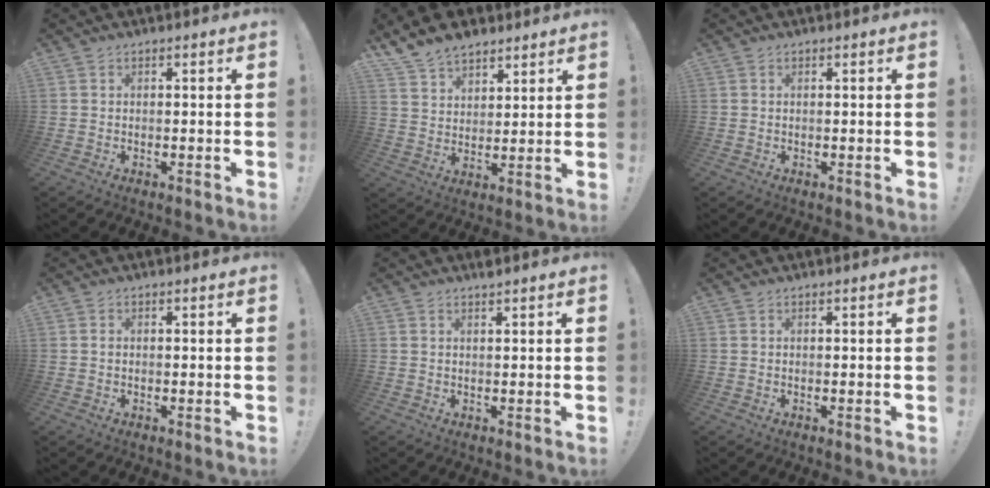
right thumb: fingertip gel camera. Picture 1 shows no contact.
{"total": 9.8, "force": [7.9, 5.1, 2.4], "torque": [-0.050, -0.050, 0.155]}
{"total": 0.8, "force": [0.2, 0.7, -0.3], "torque": [0.009, 0.001, 0.003]}
{"total": 0.5, "force": [-0.2, 0.4, 0.2], "torque": [-0.010, 0.006, -0.003]}
{"total": 1.3, "force": [1.0, -0.3, 0.6], "torque": [-0.012, -0.002, 0.019]}
{"total": 0.0}